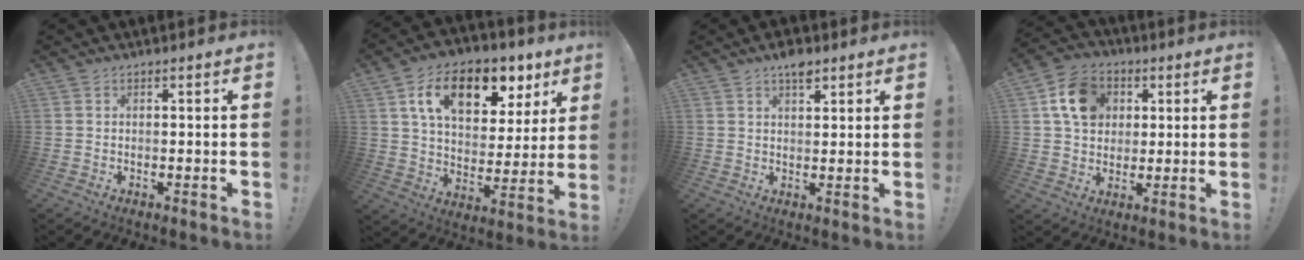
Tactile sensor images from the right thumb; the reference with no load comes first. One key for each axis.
{"total": 17.3, "fx": 9.1, "fy": 9.8, "fz": 11.0, "tx": -0.172, "ty": -0.041, "tz": 0.156}
{"total": 4.2, "fx": 3.1, "fy": 1.8, "fz": 2.3, "tx": -0.027, "ty": -0.017, "tz": 0.051}
{"total": 13.3, "fx": 4.1, "fy": 10.6, "fz": 6.8, "tx": -0.100, "ty": -0.002, "tz": 0.085}